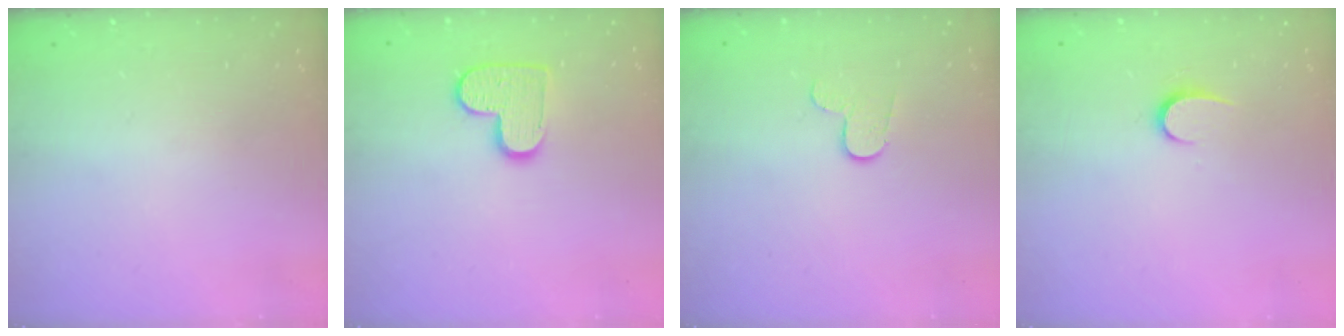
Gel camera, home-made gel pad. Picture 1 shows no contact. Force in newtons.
{"total": 10.1, "press": 10.1, "slide": 0.3}
{"total": 5.7, "press": 5.7, "slide": 0.5}
{"total": 5.6, "press": 5.5, "slide": 0.6}